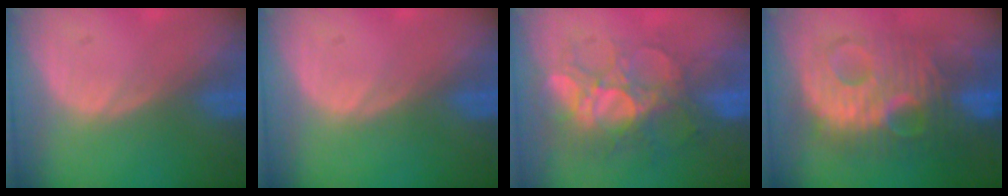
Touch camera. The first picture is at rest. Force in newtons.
{"total": 0.0}
{"total": 9.8, "press": 8.6, "slide": 4.8}
{"total": 11.4, "press": 11.4, "slide": 0.7}